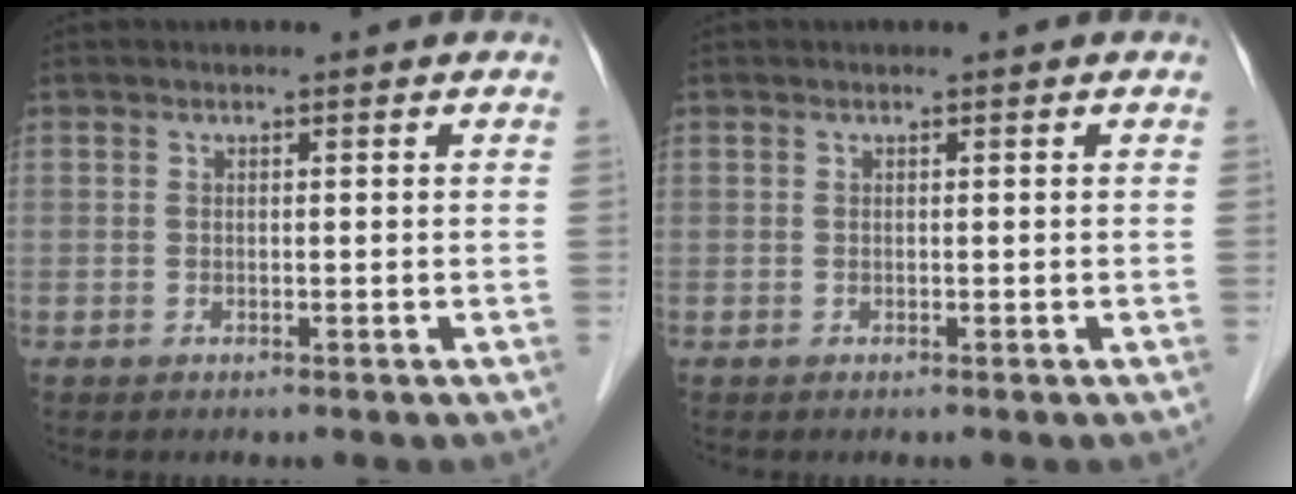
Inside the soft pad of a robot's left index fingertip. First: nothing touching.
{"total": 0.0}